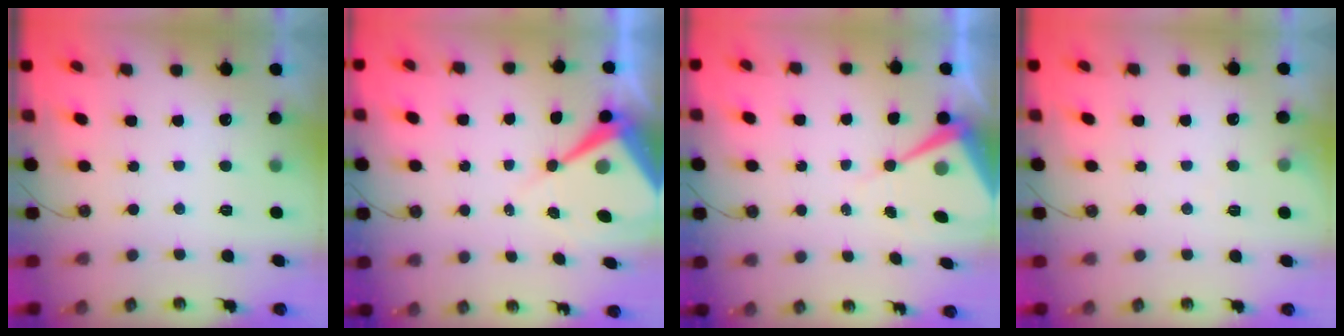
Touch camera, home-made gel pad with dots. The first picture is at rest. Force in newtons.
{"total": 9.8, "press": 9.8, "slide": 0.8}
{"total": 9.4, "press": 9.4, "slide": 0.7}
{"total": 3.8, "press": 3.8, "slide": 0.7}